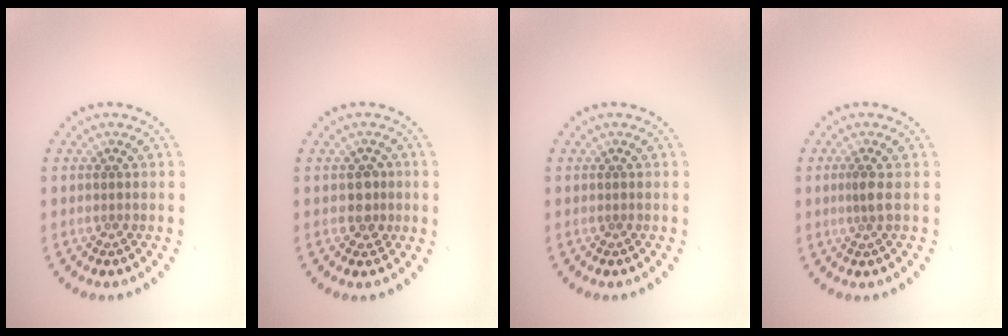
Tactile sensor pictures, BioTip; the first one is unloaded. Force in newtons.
{"total": 1.6, "press": 1.5, "slide": 0.6}
{"total": 0.0}
{"total": 1.1, "press": 0.8, "slide": 0.8}